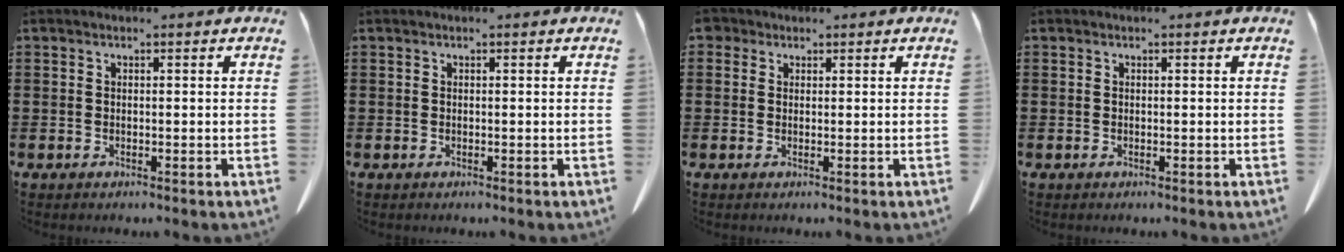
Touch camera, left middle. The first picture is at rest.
{"total": 0.0}
{"total": 1.4, "force": [0.8, 1.1, 0.4], "torque": [-0.012, 0.007, 0.015]}
{"total": 0.0}